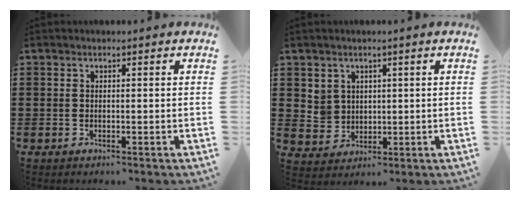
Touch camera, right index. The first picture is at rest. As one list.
[{"total": 4.0, "force": [1.9, 3.5, 0.7], "torque": [-0.031, 0.010, 0.035]}]